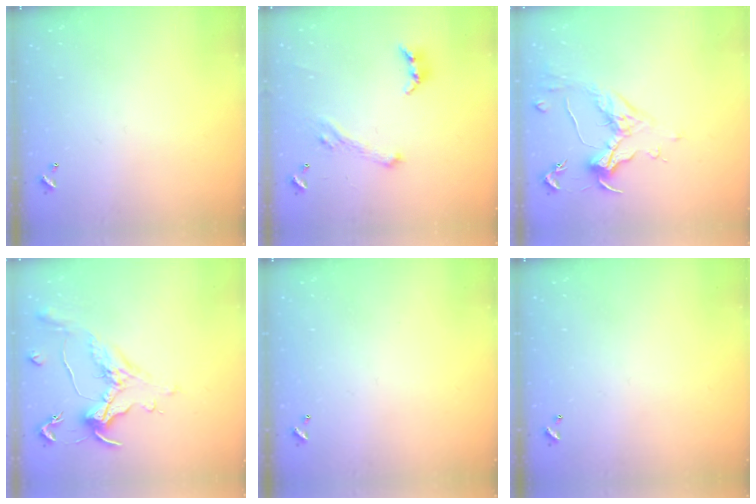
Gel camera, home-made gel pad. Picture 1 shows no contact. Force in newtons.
{"total": 2.7, "press": 2.7, "slide": 0.4}
{"total": 0.8, "press": 0.6, "slide": 0.6}
{"total": 1.2, "press": 1.0, "slide": 0.5}
{"total": 0.0}
{"total": 0.0}